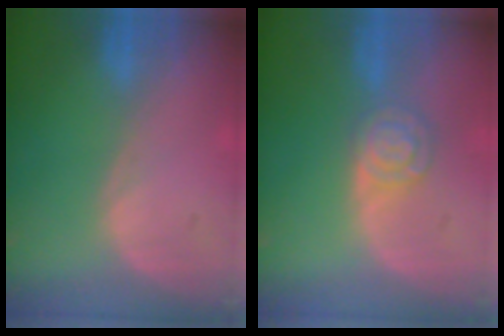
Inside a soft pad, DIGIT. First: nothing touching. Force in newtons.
{"total": 5.3, "press": 4.7, "slide": 2.4}